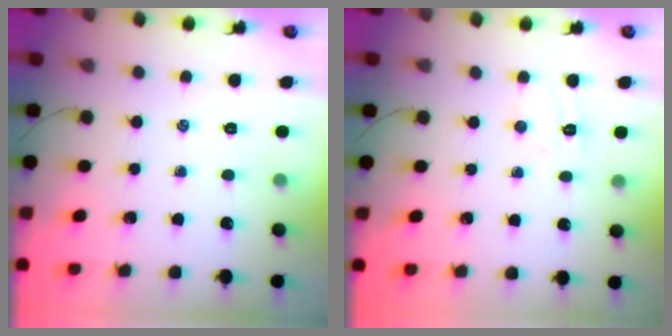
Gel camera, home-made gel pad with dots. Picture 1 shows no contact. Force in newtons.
{"total": 5.5, "press": 5.4, "slide": 1.2}